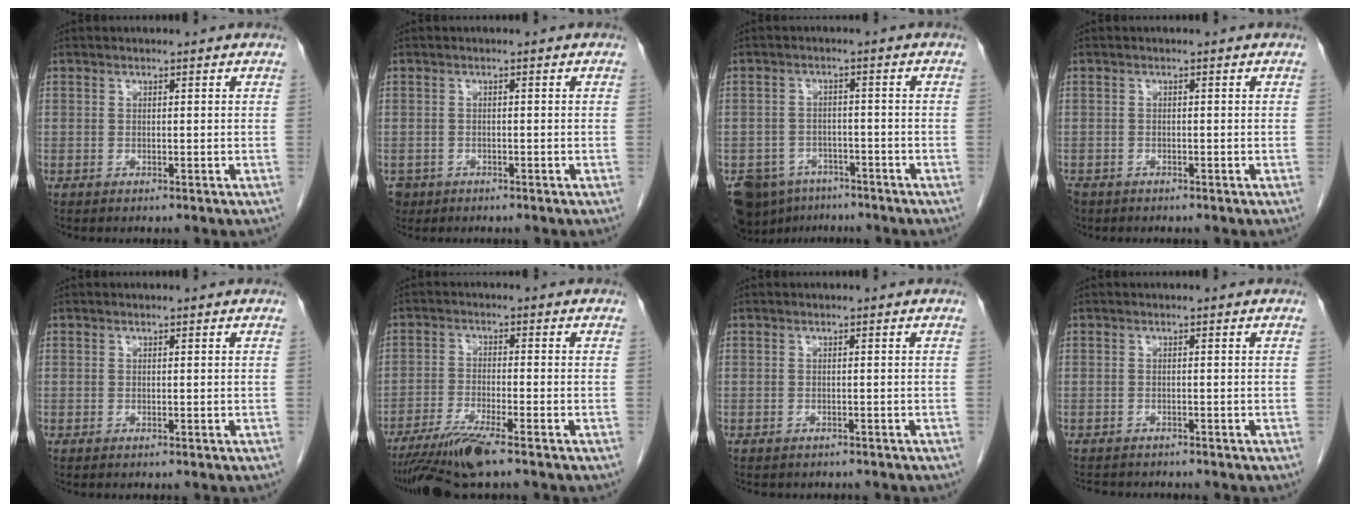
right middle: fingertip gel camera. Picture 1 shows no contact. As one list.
[{"total": 2.6, "force": [-1.6, 2.0, 0.2], "torque": [-0.006, 0.004, -0.027]}, {"total": 10.5, "force": [-7.3, 6.8, 3.4], "torque": [-0.080, -0.002, -0.104]}, {"total": 3.4, "force": [-2.5, 2.2, 0.8], "torque": [-0.018, -0.002, -0.044]}, {"total": 0.0}, {"total": 8.0, "force": [-6.2, -0.6, 4.9], "torque": [-0.084, -0.027, -0.113]}, {"total": 3.3, "force": [-2.9, 1.3, 0.9], "torque": [-0.014, -0.002, -0.032]}, {"total": 4.6, "force": [-4.2, 1.3, 1.2], "torque": [-0.014, -0.006, -0.060]}]